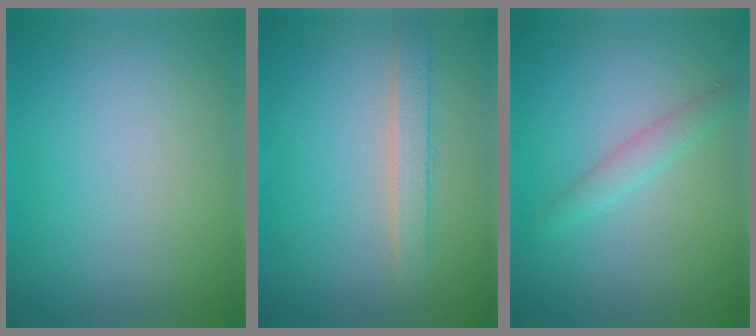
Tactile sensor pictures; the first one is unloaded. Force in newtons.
{"total": 2.1, "press": 2.1, "slide": 0.1}
{"total": 1.7, "press": 1.7, "slide": 0.1}